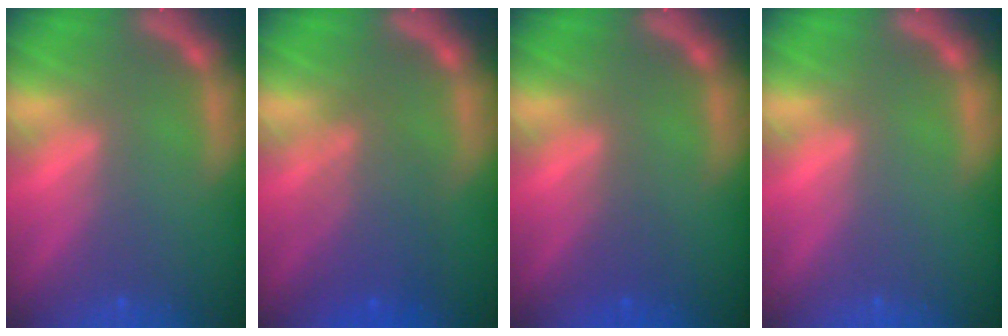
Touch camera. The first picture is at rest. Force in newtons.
{"total": 5.1}
{"total": 1.5}
{"total": 0.0}